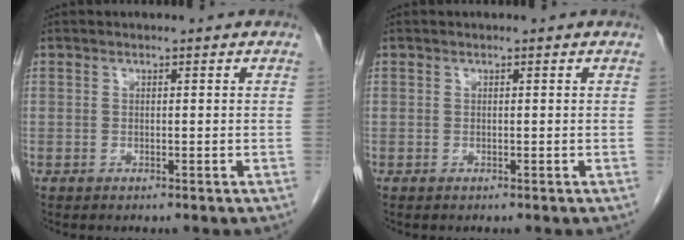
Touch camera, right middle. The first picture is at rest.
{"total": 0.0}